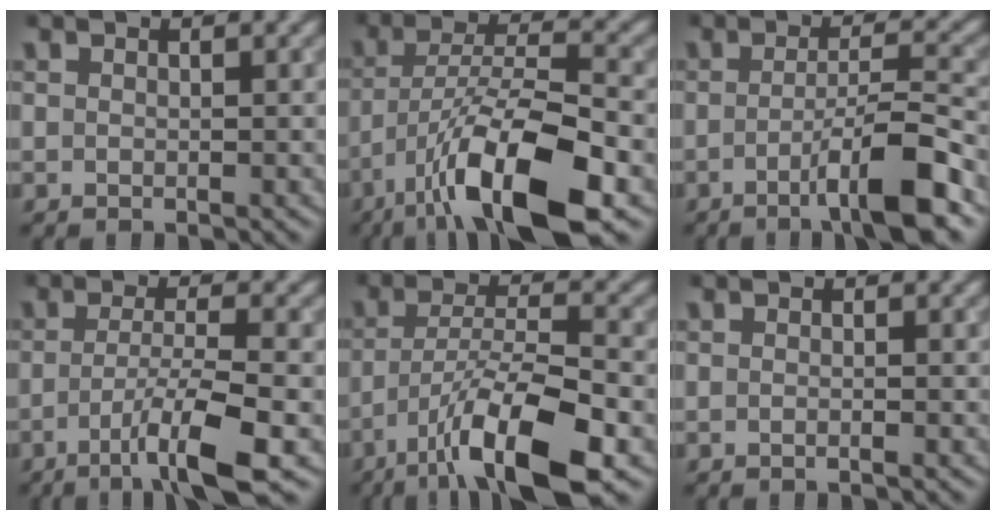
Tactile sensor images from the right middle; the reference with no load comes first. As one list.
[{"total": 12.4, "force": [-6.6, 3.6, 9.9], "torque": [-0.174, -0.004, -0.113]}, {"total": 6.8, "force": [-2.8, 1.0, 6.1], "torque": [-0.091, 0.006, -0.053]}, {"total": 6.4, "force": [-2.6, 1.0, 5.8], "torque": [-0.092, -0.001, -0.049]}, {"total": 10.4, "force": [-5.7, 2.6, 8.2], "torque": [-0.138, -0.001, -0.100]}, {"total": 0.8, "force": [-0.2, 0.2, 0.7], "torque": [-0.008, -0.006, -0.009]}]